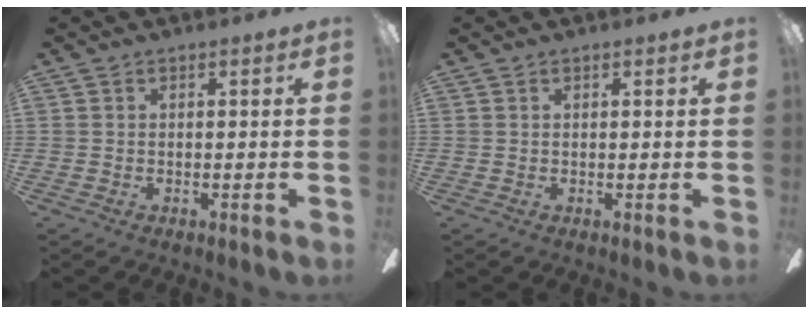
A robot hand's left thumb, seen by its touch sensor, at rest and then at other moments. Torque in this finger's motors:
{"motor_torque": [-0.06, -0.14, 0.07, -0.22, 0.00]}